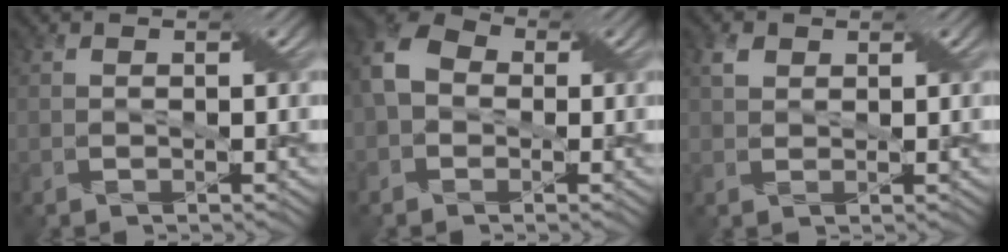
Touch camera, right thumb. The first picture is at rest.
{"total": 6.2, "force": [-0.2, 4.9, 3.8], "torque": [-0.101, 0.013, -0.018]}
{"total": 1.9, "force": [1.0, 1.3, 0.9], "torque": [-0.023, 0.005, 0.020]}